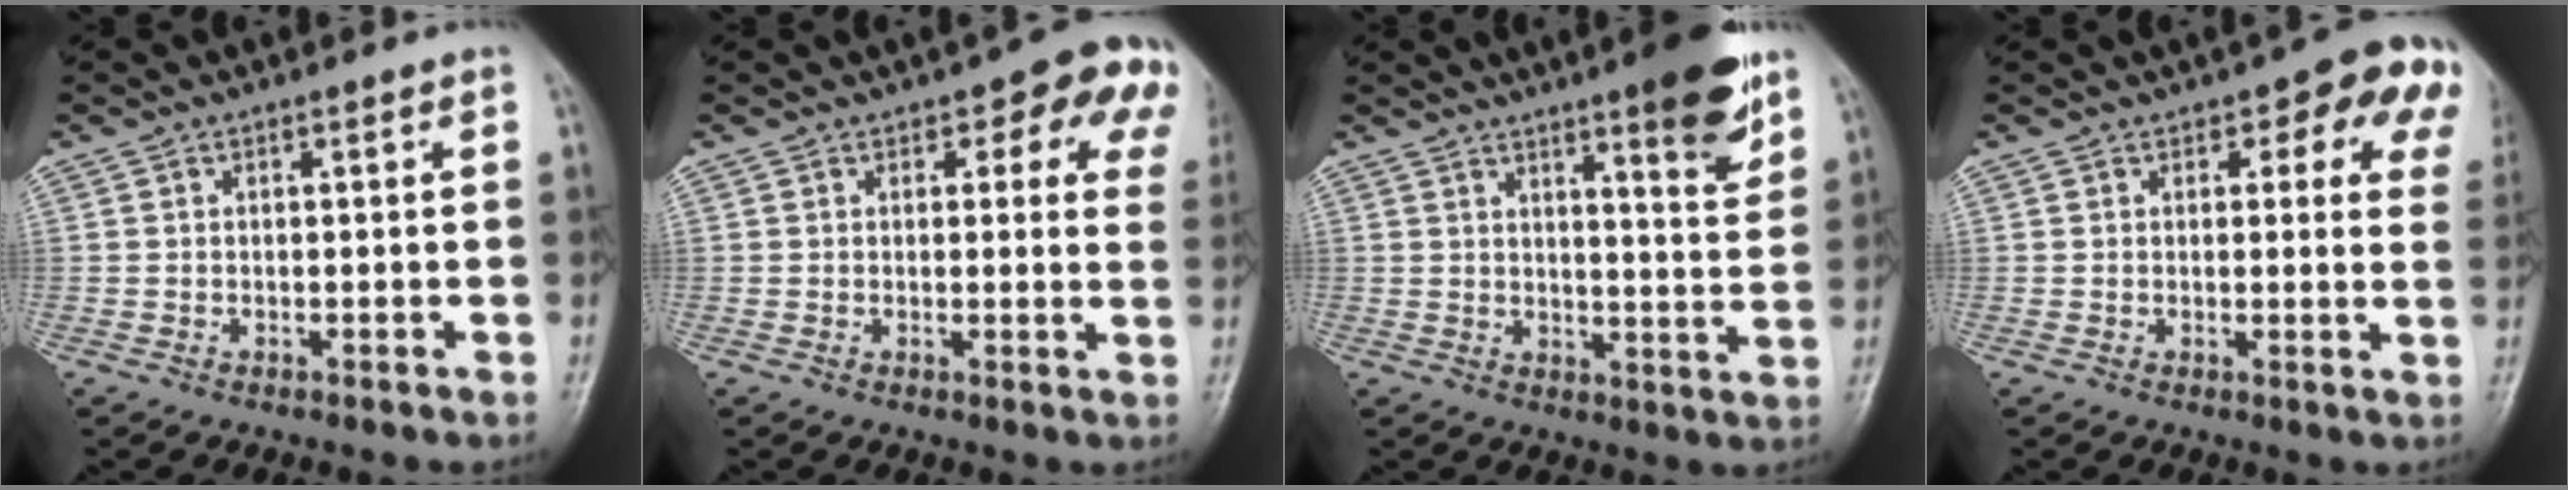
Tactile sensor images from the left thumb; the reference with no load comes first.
{"total": 10.1, "force": [4.8, 5.0, 7.3], "torque": [-0.026, -0.012, 0.047]}
{"total": 10.8, "force": [6.9, 1.9, 8.1], "torque": [-0.086, -0.042, 0.093]}
{"total": 12.4, "force": [5.9, 5.6, 9.4], "torque": [-0.055, -0.017, 0.057]}